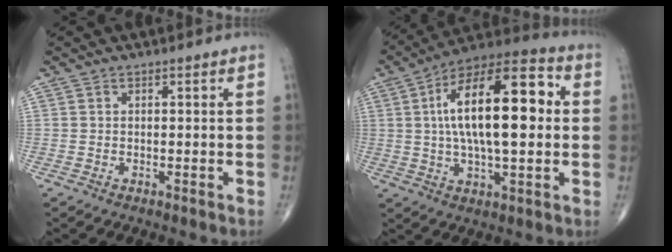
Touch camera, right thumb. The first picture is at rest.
{"total": 21.2, "force": [2.6, 8.5, 19.2], "torque": [-0.311, 0.025, 0.035]}